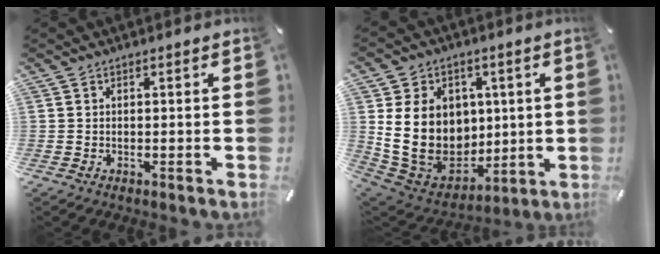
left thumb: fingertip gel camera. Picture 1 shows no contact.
{"total": 18.1, "force": [2.9, 15.2, 9.3], "torque": [-0.166, -0.033, 0.065]}